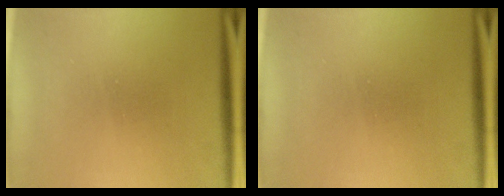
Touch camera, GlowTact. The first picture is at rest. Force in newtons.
{"total": 0.0}